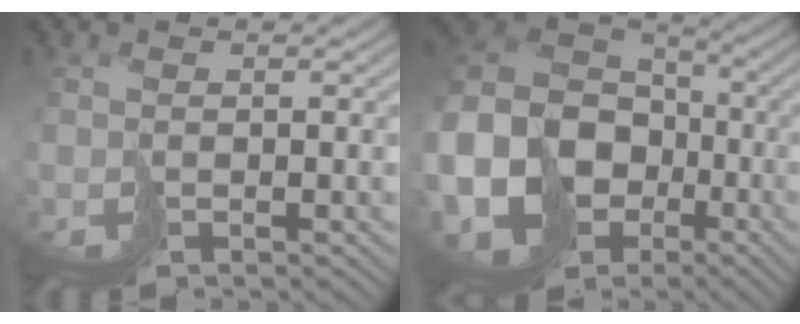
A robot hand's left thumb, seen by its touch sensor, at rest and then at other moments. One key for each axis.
{"total": 19.0, "fx": -7.4, "fy": 14.8, "fz": 9.5, "tx": -0.248, "ty": -0.042, "tz": -0.123}